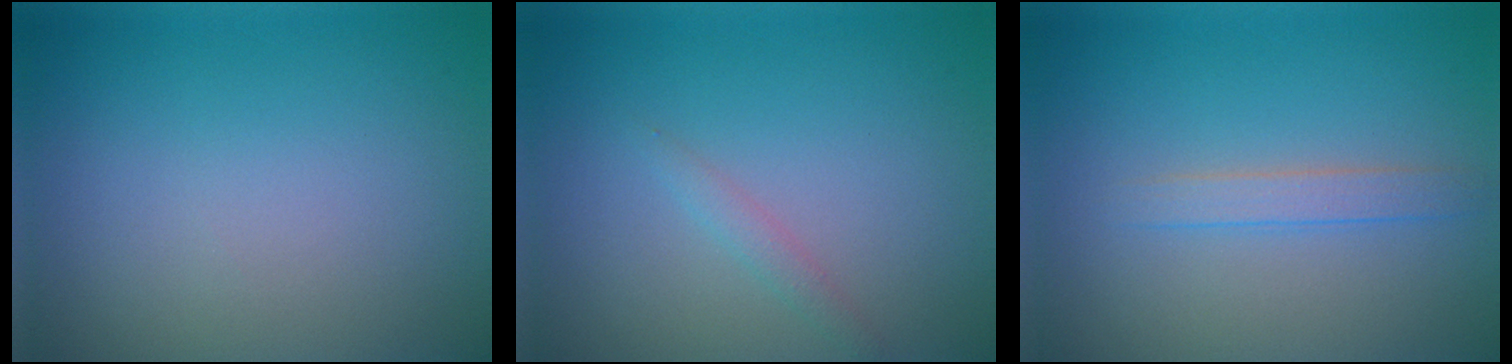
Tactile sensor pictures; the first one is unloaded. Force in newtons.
{"total": 1.0, "press": 0.9, "slide": 0.1}
{"total": 1.7, "press": 1.7, "slide": 0.0}